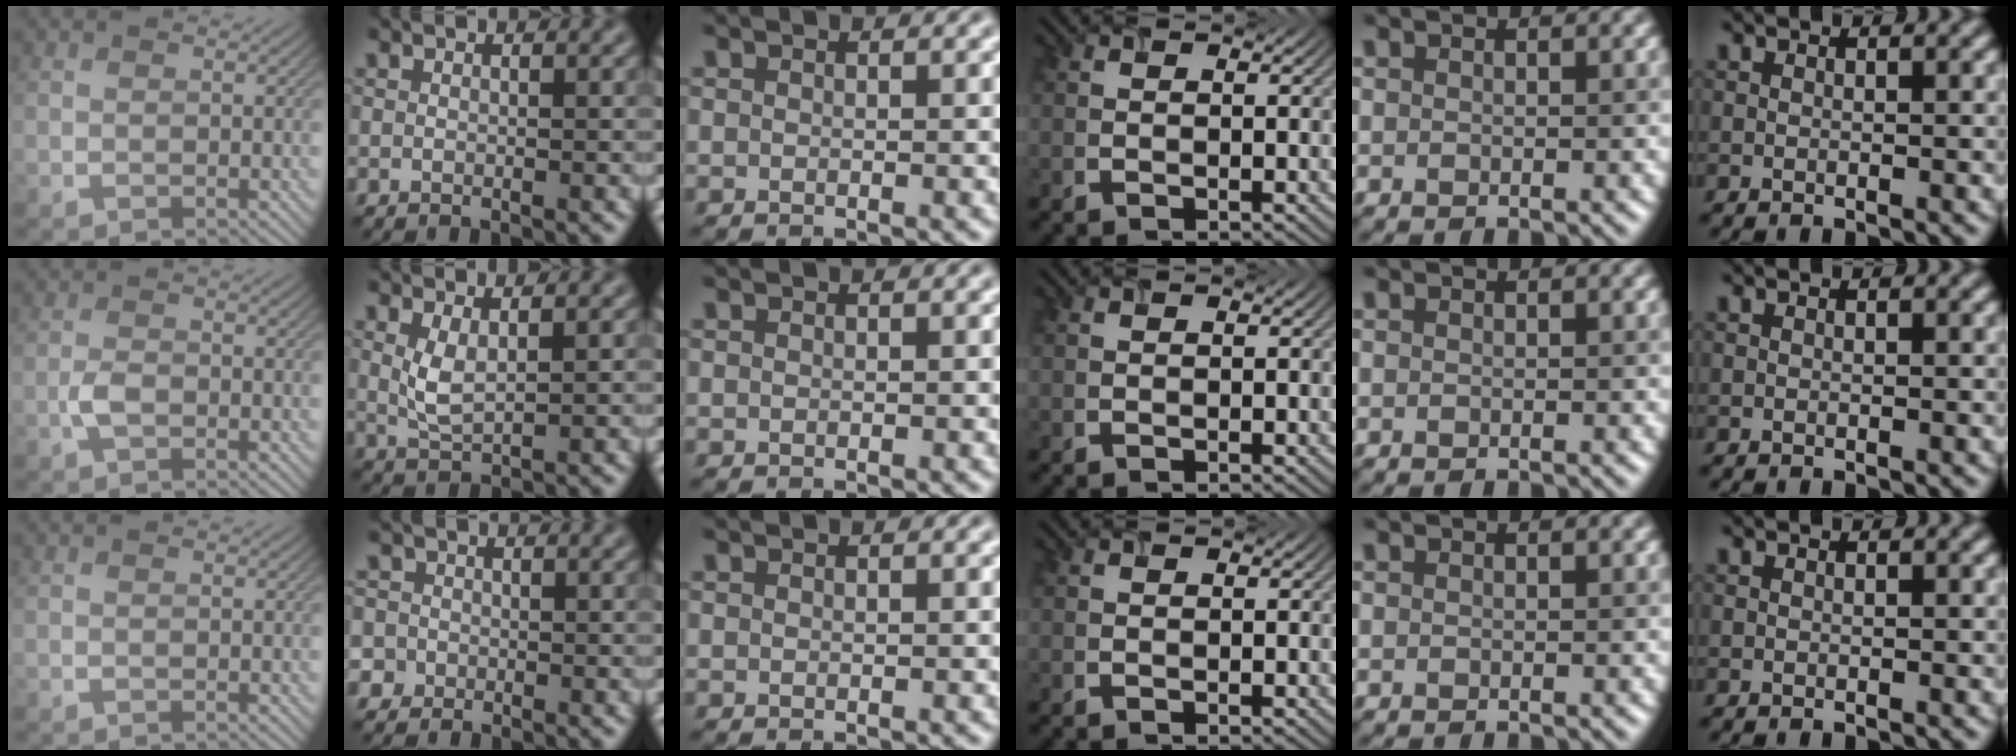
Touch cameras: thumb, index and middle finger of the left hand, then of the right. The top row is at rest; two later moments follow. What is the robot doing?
{"motion": "insert", "object": "airpods case & airpods"}